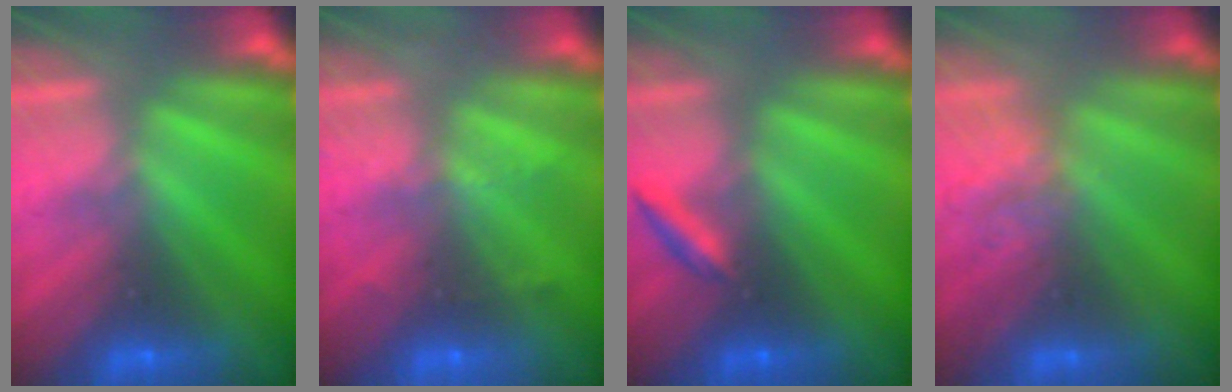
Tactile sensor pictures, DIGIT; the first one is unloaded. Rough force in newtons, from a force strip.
{"total": 2.3}
{"total": 2.1}
{"total": 3.2}